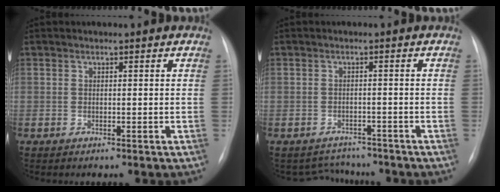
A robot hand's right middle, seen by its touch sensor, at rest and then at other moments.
{"total": 4.0, "force": [-3.8, 1.3, -0.8], "torque": [0.005, 0.012, -0.050]}